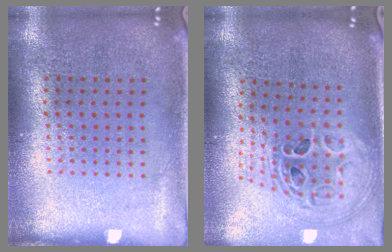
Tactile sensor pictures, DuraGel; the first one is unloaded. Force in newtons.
{"total": 1.9, "press": 1.6, "slide": 1.1}